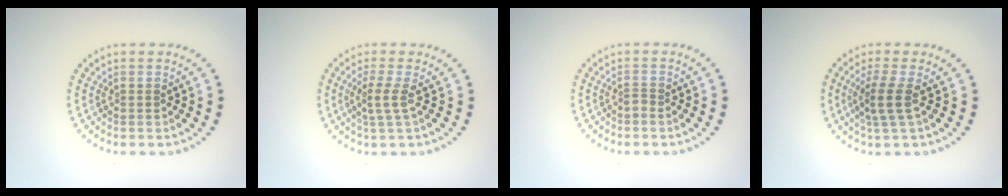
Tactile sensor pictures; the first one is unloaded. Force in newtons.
{"total": 2.1, "press": 1.5, "slide": 1.4}
{"total": 0.8, "press": 0.5, "slide": 0.7}
{"total": 2.5, "press": 1.9, "slide": 1.6}